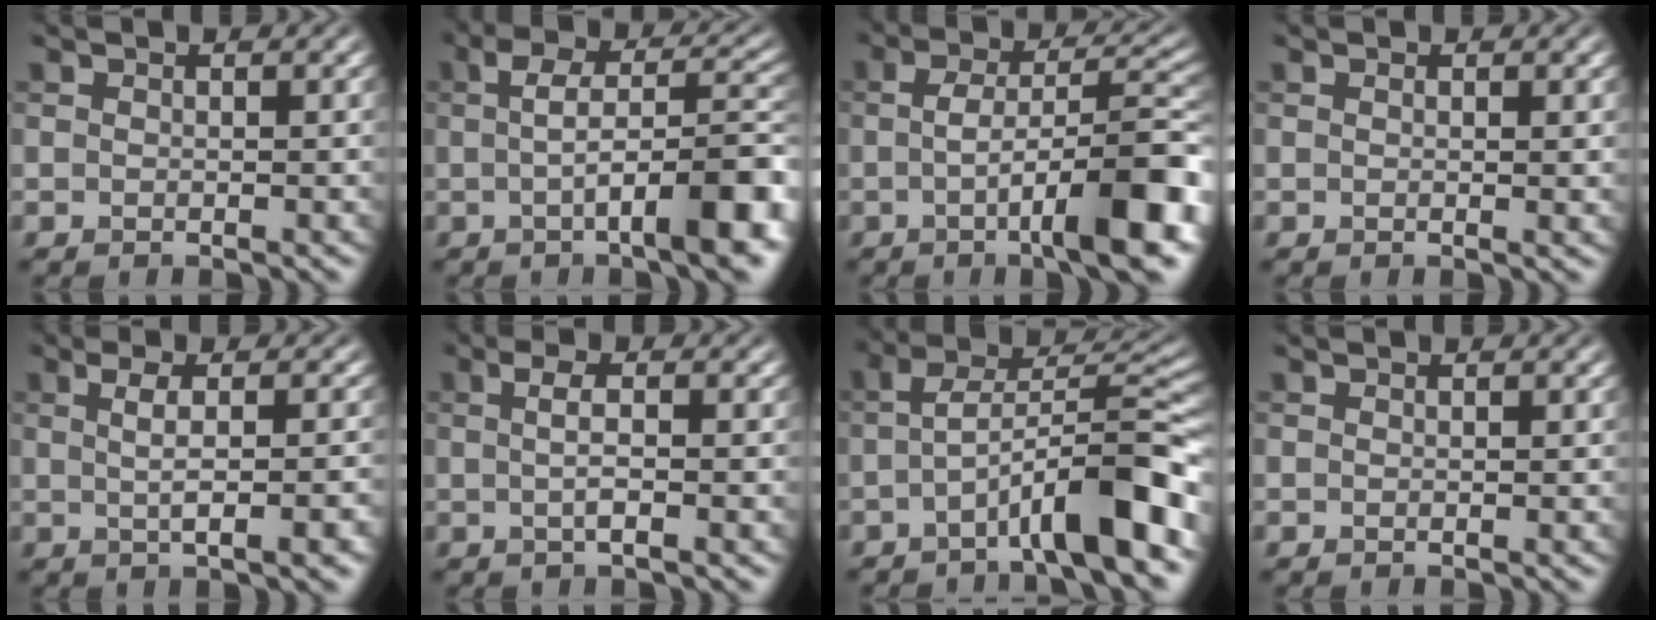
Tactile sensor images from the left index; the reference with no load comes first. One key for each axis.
{"total": 10.1, "fx": -1.7, "fy": 3.1, "fz": 9.5, "tx": -0.128, "ty": 0.002, "tz": -0.029}
{"total": 10.1, "fx": -2.1, "fy": 2.9, "fz": 9.5, "tx": -0.134, "ty": 0.000, "tz": -0.036}
{"total": 0.9, "fx": 0.3, "fy": 0.2, "fz": 0.9, "tx": -0.011, "ty": -0.002, "tz": 0.005}
{"total": 5.1, "fx": -0.1, "fy": 1.7, "fz": 4.8, "tx": -0.051, "ty": 0.011, "tz": -0.002}
{"total": 3.0, "fx": 0.0, "fy": 0.9, "fz": 2.9, "tx": -0.043, "ty": 0.005, "tz": -0.003}
{"total": 8.2, "fx": -3.4, "fy": 1.8, "fz": 7.3, "tx": -0.112, "ty": 0.022, "tz": -0.060}
{"total": 0.0}